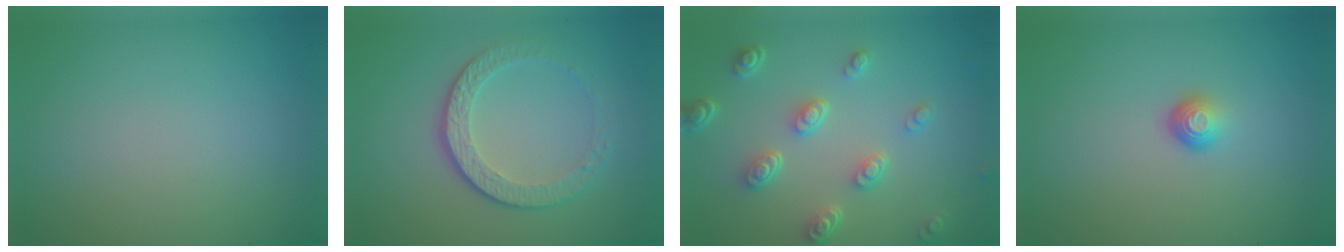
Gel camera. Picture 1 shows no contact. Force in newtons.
{"total": 4.5, "press": 3.1, "slide": 3.2}
{"total": 4.5, "press": 3.4, "slide": 3.0}
{"total": 1.6, "press": 1.0, "slide": 1.2}